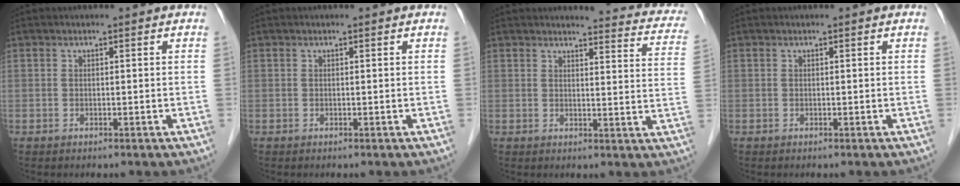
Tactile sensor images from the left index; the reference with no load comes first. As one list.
[{"total": 0.0}, {"total": 11.2, "force": [10.5, 2.0, 3.4], "torque": [-0.013, -0.044, 0.085]}, {"total": 0.0}]